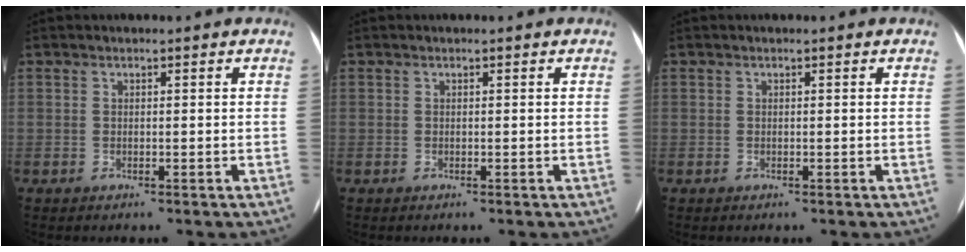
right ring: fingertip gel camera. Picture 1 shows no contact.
{"total": 0.0}
{"total": 0.0}